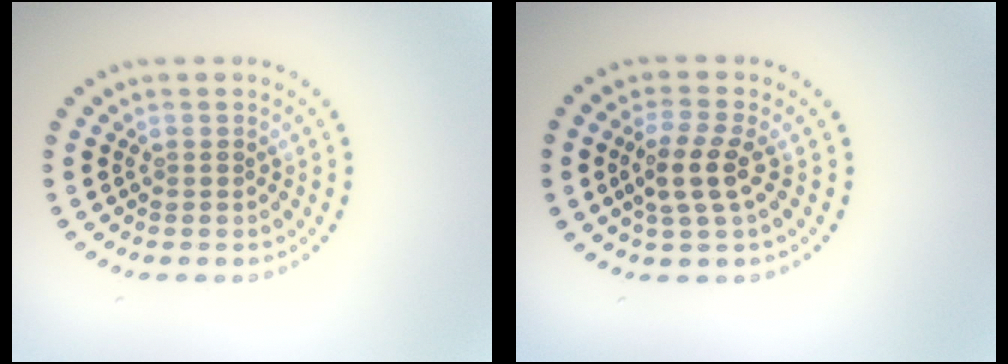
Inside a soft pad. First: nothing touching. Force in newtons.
{"total": 3.2, "press": 2.9, "slide": 1.3}